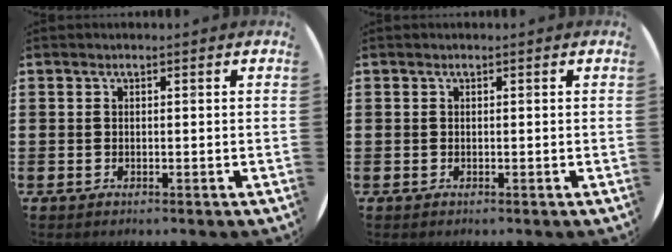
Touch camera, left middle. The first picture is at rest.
{"total": 0.0}